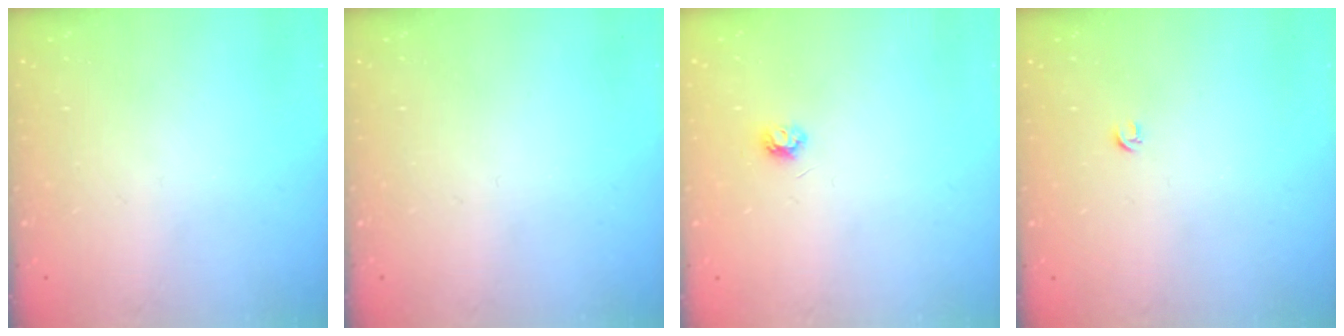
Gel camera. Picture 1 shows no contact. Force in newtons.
{"total": 0.0}
{"total": 4.2, "press": 4.2, "slide": 0.6}
{"total": 3.4, "press": 3.3, "slide": 0.6}